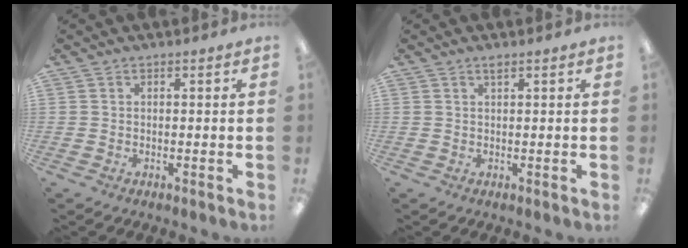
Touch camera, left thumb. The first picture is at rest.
{"total": 1.0, "force": [0.8, 0.2, 0.7], "torque": [-0.016, 0.002, 0.014]}